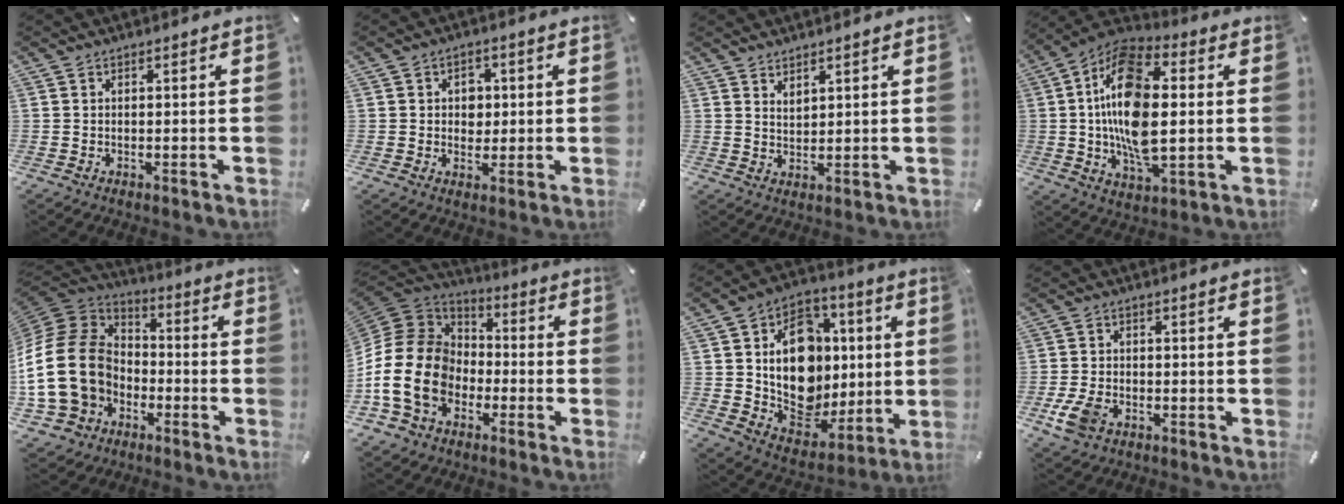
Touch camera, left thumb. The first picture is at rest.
{"total": 4.7, "force": [0.4, 4.3, 2.0], "torque": [-0.024, 0.001, 0.002]}
{"total": 2.6, "force": [2.4, 1.0, 0.0], "torque": [0.006, -0.015, 0.046]}
{"total": 18.5, "force": [1.3, 9.9, 15.6], "torque": [-0.326, -0.004, 0.015]}
{"total": 23.0, "force": [-4.3, 18.2, 13.4], "torque": [-0.294, 0.026, -0.073]}
{"total": 18.0, "force": [-6.1, 14.1, 9.4], "torque": [-0.212, 0.027, -0.110]}
{"total": 18.5, "force": [2.3, 14.7, 11.0], "torque": [-0.187, -0.015, 0.050]}
{"total": 6.1, "force": [-2.6, 4.0, 3.7], "torque": [-0.090, 0.007, -0.051]}